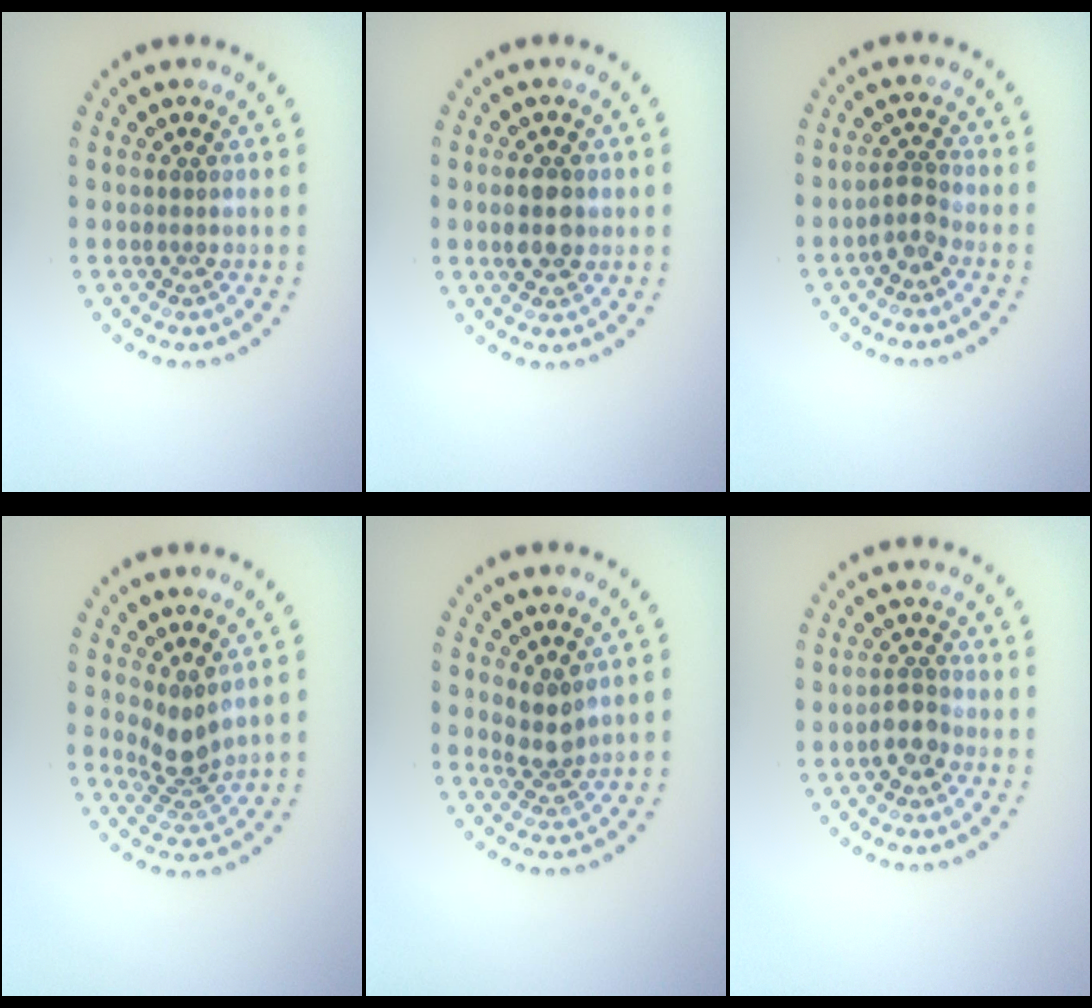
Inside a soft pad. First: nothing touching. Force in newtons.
{"total": 2.8, "press": 2.8, "slide": 0.1}
{"total": 2.0, "press": 1.6, "slide": 1.2}
{"total": 2.8, "press": 2.0, "slide": 2.0}
{"total": 2.4, "press": 2.0, "slide": 1.4}
{"total": 2.1, "press": 1.8, "slide": 1.0}